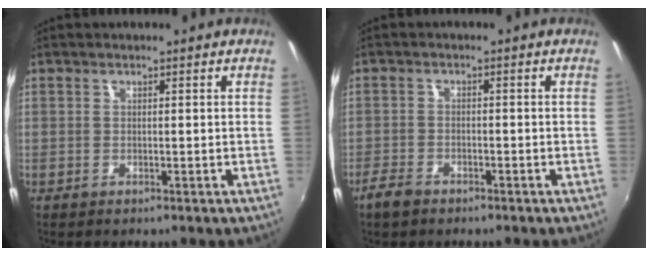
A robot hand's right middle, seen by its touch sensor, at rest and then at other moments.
{"total": 3.8, "force": [-3.0, 1.7, 1.7], "torque": [-0.052, -0.003, -0.059]}